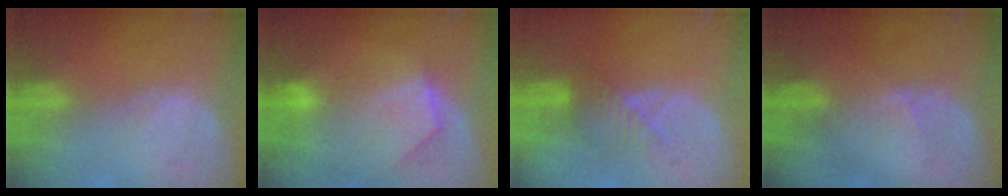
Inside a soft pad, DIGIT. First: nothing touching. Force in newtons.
{"total": 9.3, "press": 8.2, "slide": 4.3}
{"total": 3.6, "press": 3.4, "slide": 1.4}
{"total": 2.0, "press": 1.6, "slide": 1.3}